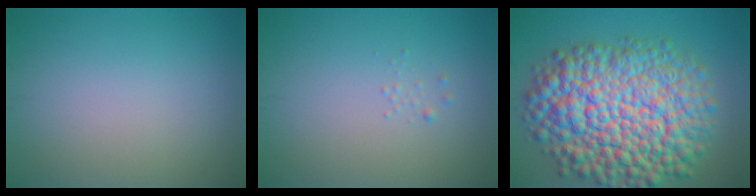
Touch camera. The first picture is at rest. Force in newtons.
{"total": 0.7, "press": 0.7, "slide": 0.1}
{"total": 15.3, "press": 15.2, "slide": 0.5}